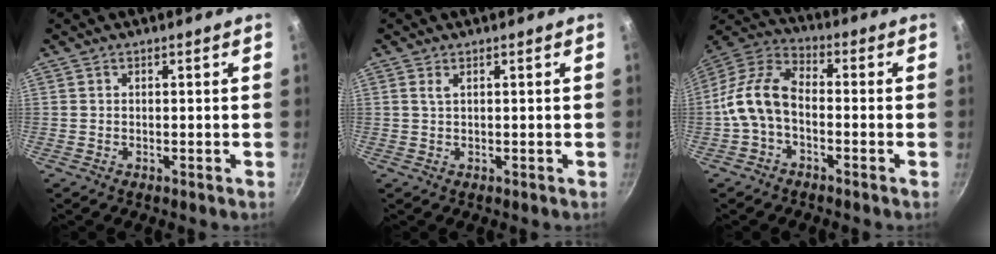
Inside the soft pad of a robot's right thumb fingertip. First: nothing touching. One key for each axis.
{"total": 0.9, "fx": 0.5, "fy": 0.3, "fz": 0.8, "tx": -0.020, "ty": 0.004, "tz": 0.011}
{"total": 11.5, "fx": -1.9, "fy": 7.1, "fz": 8.9, "tx": -0.179, "ty": 0.038, "tz": -0.048}